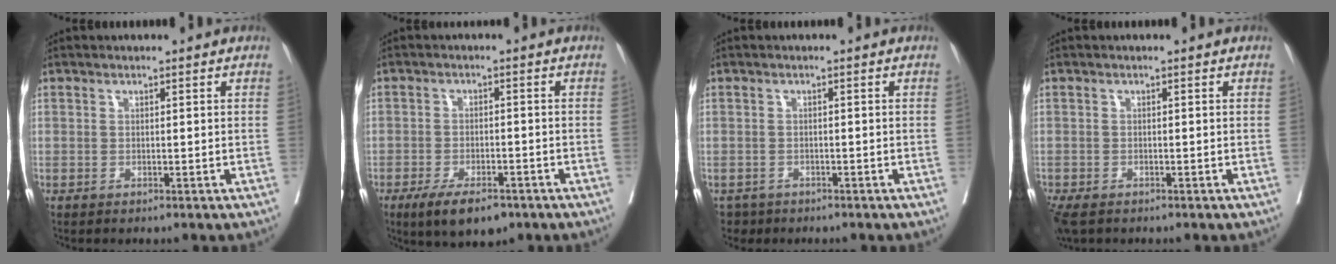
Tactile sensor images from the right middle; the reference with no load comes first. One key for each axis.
{"total": 7.3, "fx": -4.9, "fy": 2.8, "fz": 4.6, "tx": -0.074, "ty": -0.006, "tz": -0.077}
{"total": 2.6, "fx": -1.9, "fy": 1.8, "fz": -0.1, "tx": 0.002, "ty": 0.003, "tz": -0.034}
{"total": 5.5, "fx": -3.7, "fy": 2.9, "fz": 2.9, "tx": -0.067, "ty": -0.014, "tz": -0.061}